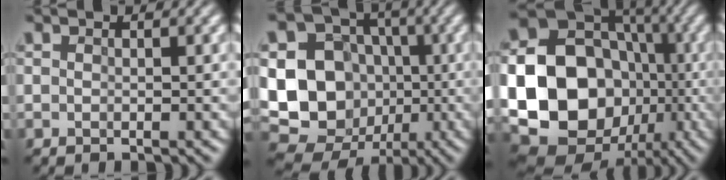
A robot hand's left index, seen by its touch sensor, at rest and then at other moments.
{"total": 14.0, "force": [-1.3, 12.7, 5.6], "torque": [-0.129, -0.005, -0.031]}
{"total": 21.8, "force": [-3.7, 18.9, 10.1], "torque": [-0.205, -0.024, -0.087]}